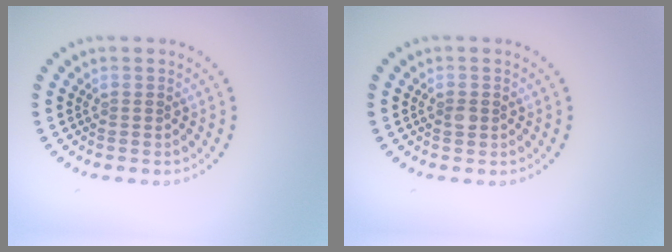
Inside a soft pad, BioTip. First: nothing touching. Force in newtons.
{"total": 0.9, "press": 0.9, "slide": 0.0}